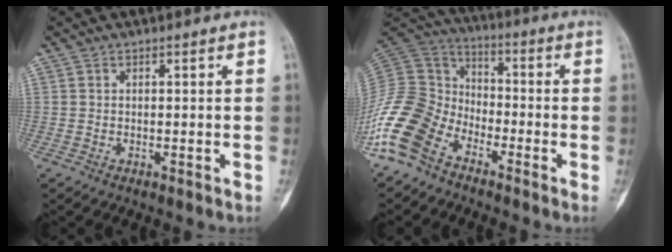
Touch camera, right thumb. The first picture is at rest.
{"total": 16.5, "force": [-9.8, 10.8, 7.9], "torque": [-0.161, 0.064, -0.199]}